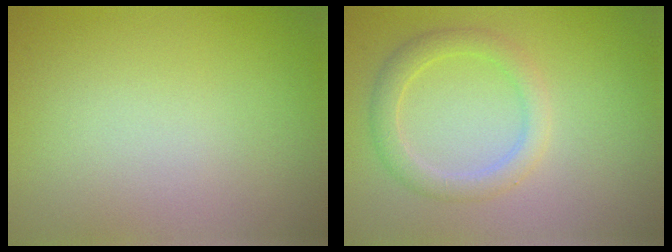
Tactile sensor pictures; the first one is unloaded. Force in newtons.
{"total": 2.7, "press": 2.7, "slide": 0.1}